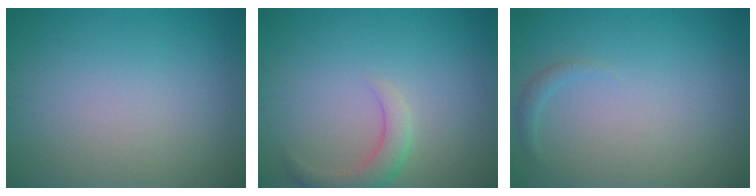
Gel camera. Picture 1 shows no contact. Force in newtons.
{"total": 2.7, "press": 2.7, "slide": 0.2}
{"total": 0.8, "press": 0.8, "slide": 0.1}